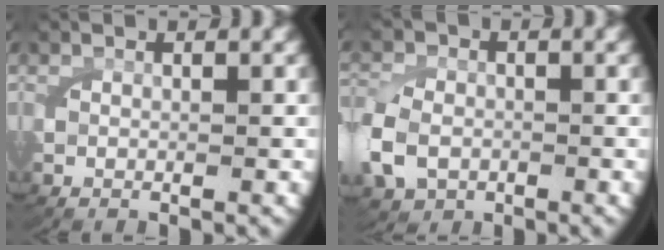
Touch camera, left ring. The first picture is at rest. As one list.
[{"total": 3.3, "force": [-1.0, 2.7, 1.5], "torque": [-0.048, -0.010, -0.011]}]